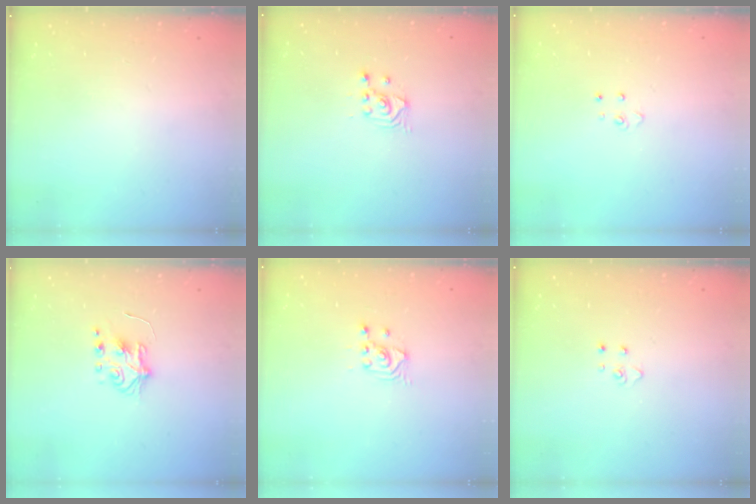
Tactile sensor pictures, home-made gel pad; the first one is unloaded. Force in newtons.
{"total": 2.4, "press": 2.3, "slide": 0.2}
{"total": 4.0, "press": 3.9, "slide": 0.4}
{"total": 5.8, "press": 5.8, "slide": 0.6}
{"total": 2.7, "press": 2.7, "slide": 0.2}
{"total": 3.2, "press": 3.2, "slide": 0.4}